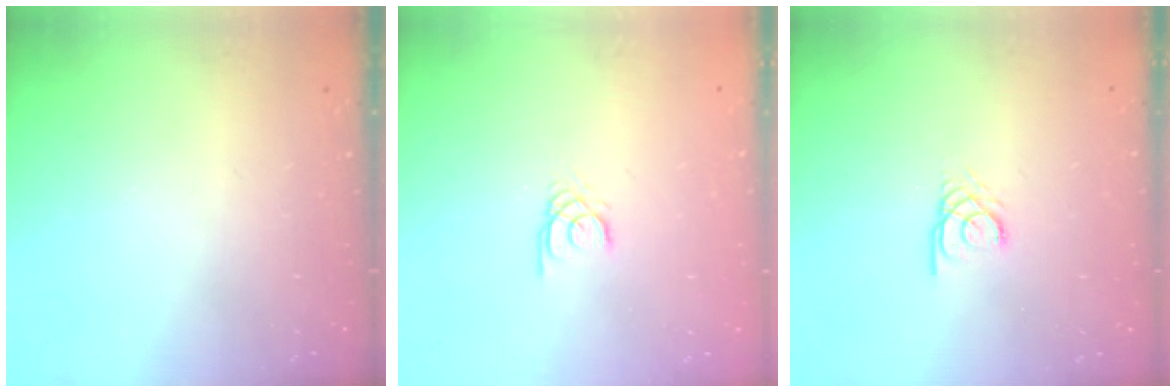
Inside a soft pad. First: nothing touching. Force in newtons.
{"total": 1.7, "press": 1.7, "slide": 0.2}
{"total": 2.4, "press": 2.4, "slide": 0.3}